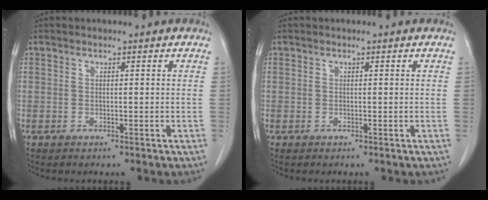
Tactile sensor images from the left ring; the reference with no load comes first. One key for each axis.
{"total": 0.0}